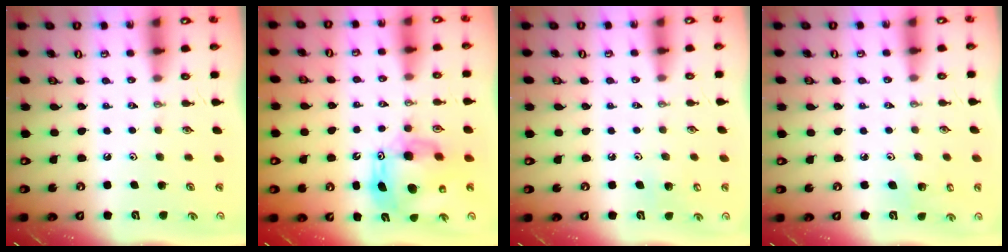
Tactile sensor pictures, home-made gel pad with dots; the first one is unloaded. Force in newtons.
{"total": 14.2, "press": 14.2, "slide": 1.5}
{"total": 5.6, "press": 5.6, "slide": 0.9}
{"total": 4.7, "press": 4.3, "slide": 1.9}